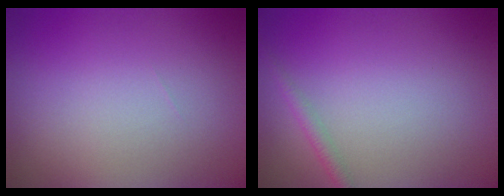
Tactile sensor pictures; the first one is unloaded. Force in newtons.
{"total": 1.1, "press": 1.1, "slide": 0.0}